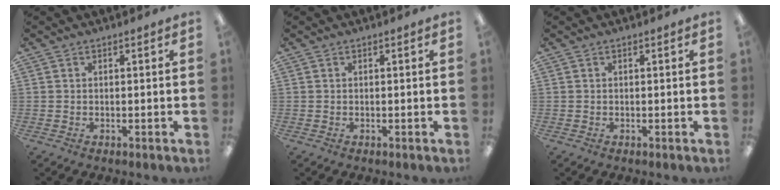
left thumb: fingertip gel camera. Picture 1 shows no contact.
{"total": 0.0}
{"total": 0.0}